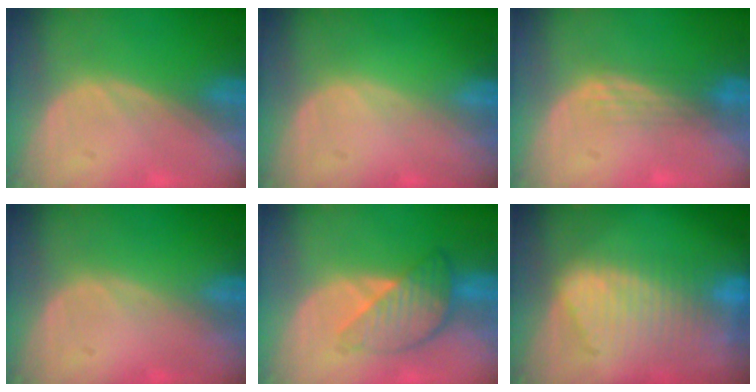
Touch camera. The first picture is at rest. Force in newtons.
{"total": 0.0}
{"total": 3.0, "press": 2.5, "slide": 1.6}
{"total": 0.0}
{"total": 6.3, "press": 6.3, "slide": 0.3}
{"total": 9.5, "press": 8.2, "slide": 4.8}